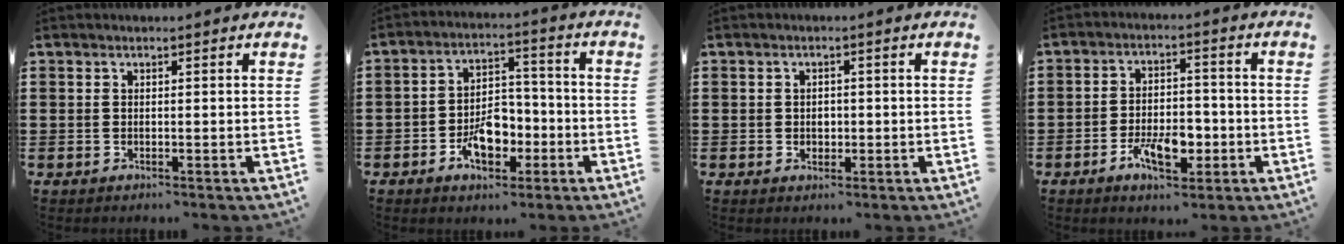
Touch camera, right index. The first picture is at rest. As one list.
[{"total": 7.3, "force": [-3.0, 4.8, 4.6], "torque": [-0.073, 0.006, -0.057]}, {"total": 1.6, "force": [-0.1, 1.3, 0.8], "torque": [-0.011, 0.004, -0.006]}, {"total": 7.8, "force": [-3.0, 3.9, 6.0], "torque": [-0.106, 0.003, -0.054]}]